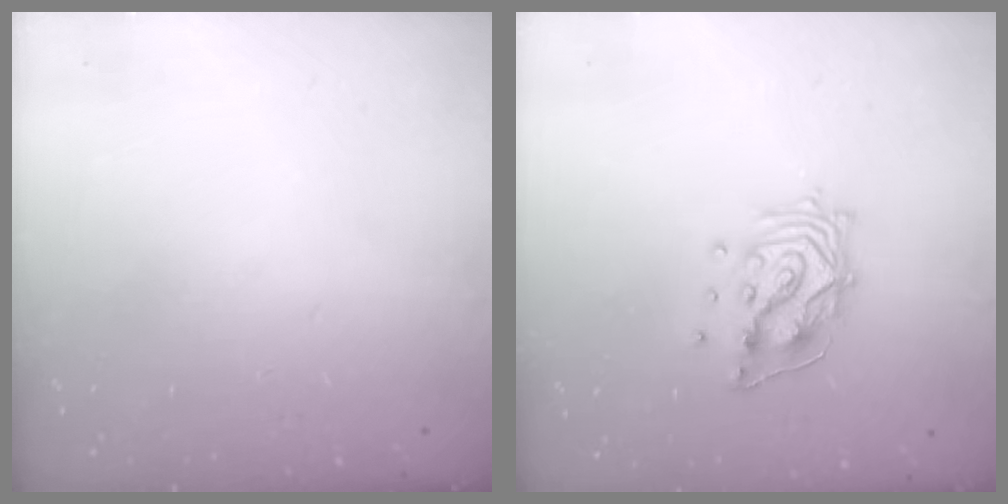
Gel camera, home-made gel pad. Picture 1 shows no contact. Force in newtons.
{"total": 12.0, "press": 12.0, "slide": 1.1}